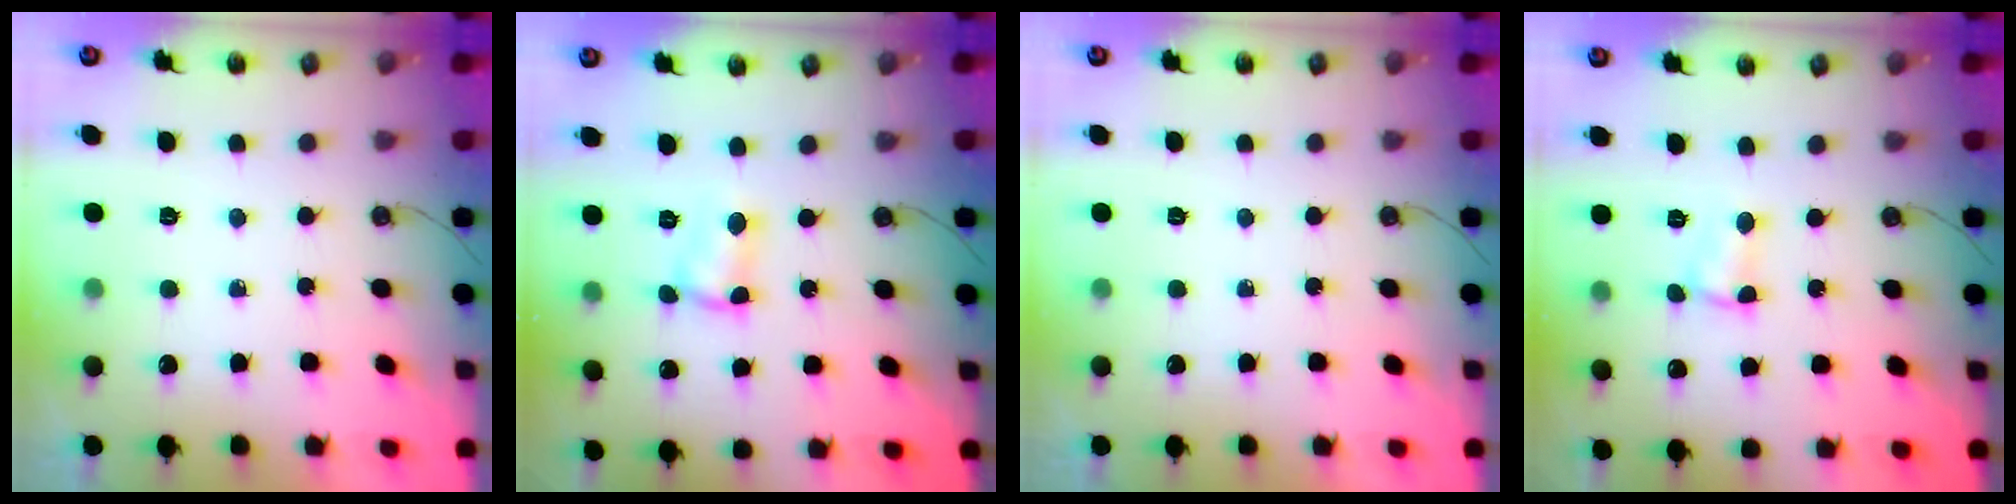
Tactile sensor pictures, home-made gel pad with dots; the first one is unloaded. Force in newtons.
{"total": 2.9, "press": 2.9, "slide": 0.2}
{"total": 0.0}
{"total": 2.0, "press": 2.0, "slide": 0.3}